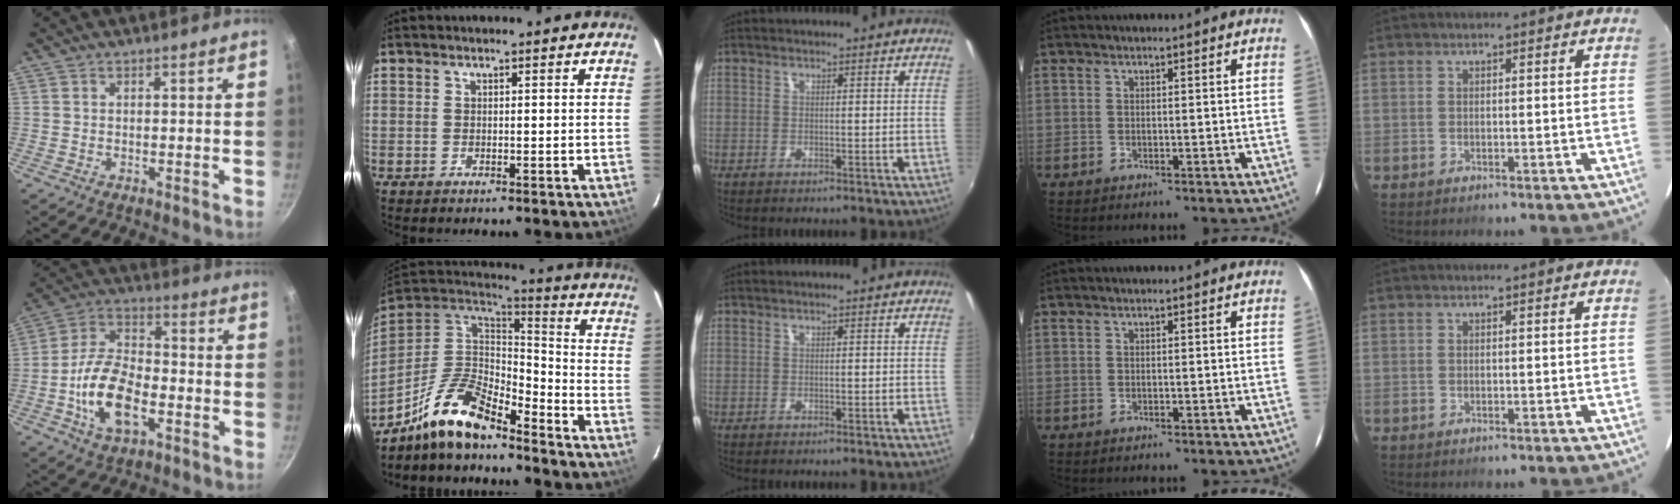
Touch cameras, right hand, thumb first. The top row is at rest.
{"thumb": {"total": 15.0, "force": [-4.6, 7.9, 11.8], "torque": [-0.209, 0.034, -0.094]}, "index": {"total": 15.5, "force": [-11.8, 4.8, 8.8], "torque": [-0.193, 0.002, -0.229]}}